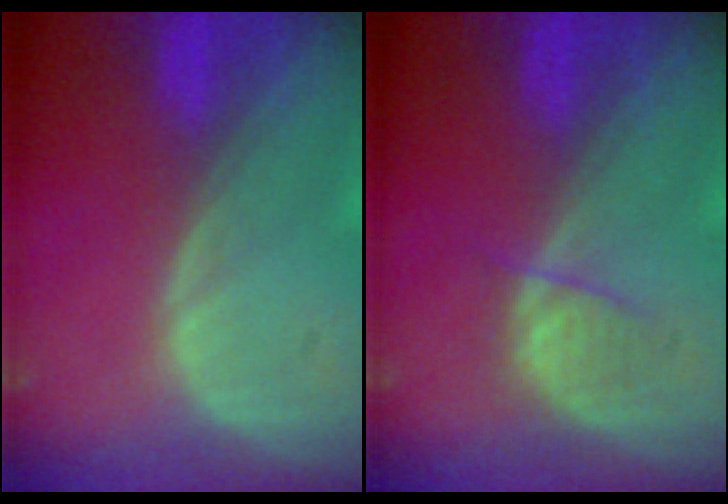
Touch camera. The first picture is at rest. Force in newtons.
{"total": 2.1, "press": 2.1, "slide": 0.3}